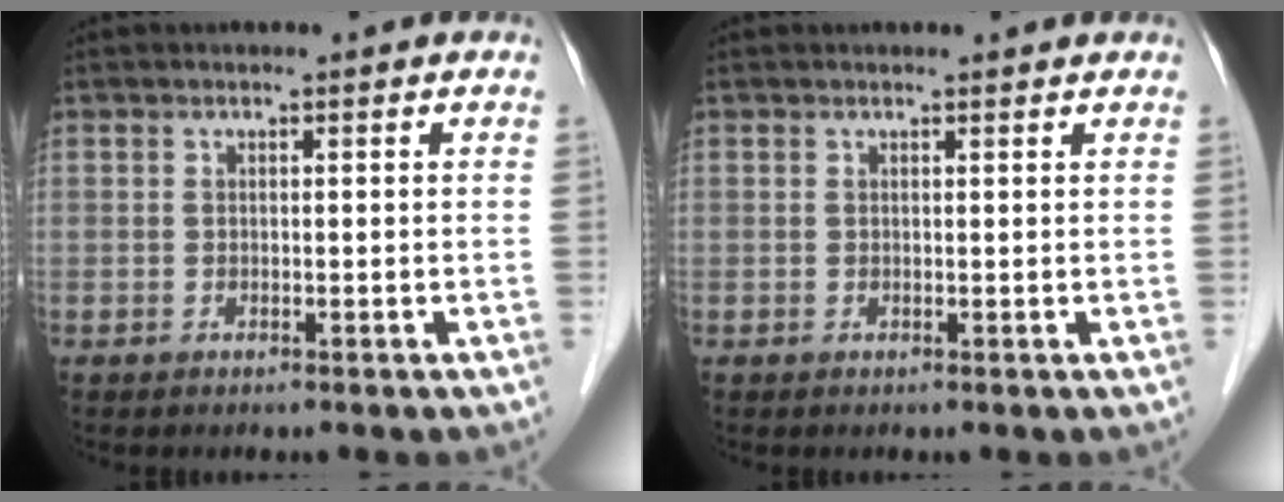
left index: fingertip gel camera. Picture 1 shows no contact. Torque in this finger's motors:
{"motor_torque": [0.14, -0.13, 0.05, -0.01]}